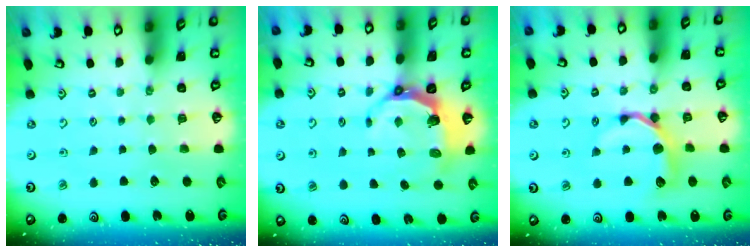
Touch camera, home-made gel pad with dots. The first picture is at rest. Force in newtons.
{"total": 5.6, "press": 4.2, "slide": 3.7}
{"total": 9.2, "press": 9.1, "slide": 0.9}